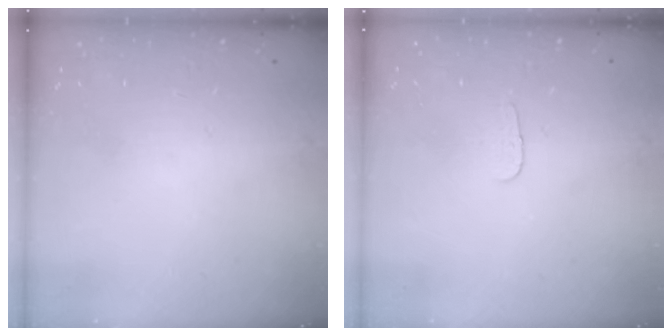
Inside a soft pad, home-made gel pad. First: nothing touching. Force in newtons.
{"total": 2.9, "press": 2.8, "slide": 0.3}